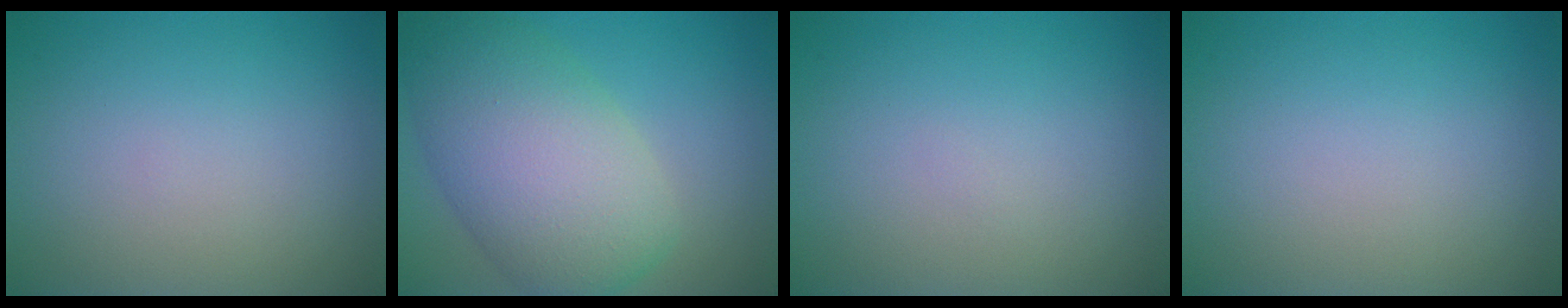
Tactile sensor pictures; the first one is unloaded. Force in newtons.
{"total": 9.2, "press": 9.2, "slide": 0.2}
{"total": 0.0}
{"total": 0.0}